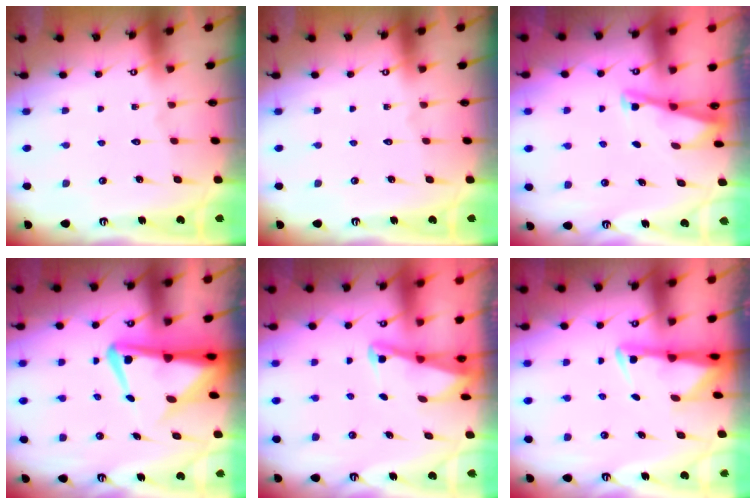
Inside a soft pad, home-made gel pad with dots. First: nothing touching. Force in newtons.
{"total": 0.0}
{"total": 2.7, "press": 2.7, "slide": 0.3}
{"total": 7.7, "press": 7.6, "slide": 1.3}
{"total": 2.0, "press": 2.0, "slide": 0.3}
{"total": 2.9, "press": 2.8, "slide": 0.6}